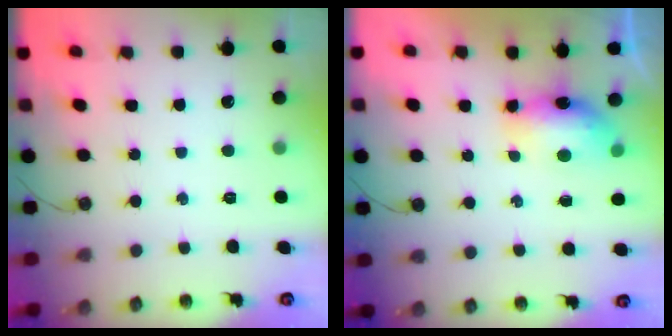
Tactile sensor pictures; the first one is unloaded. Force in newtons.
{"total": 9.0, "press": 8.0, "slide": 3.9}